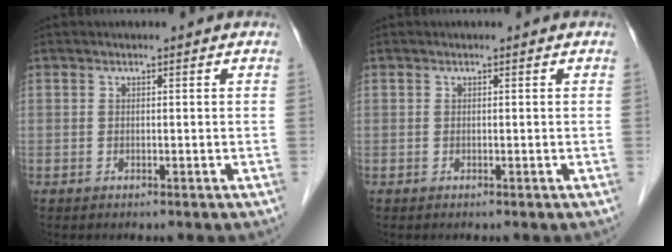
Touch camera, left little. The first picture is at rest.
{"total": 0.0}